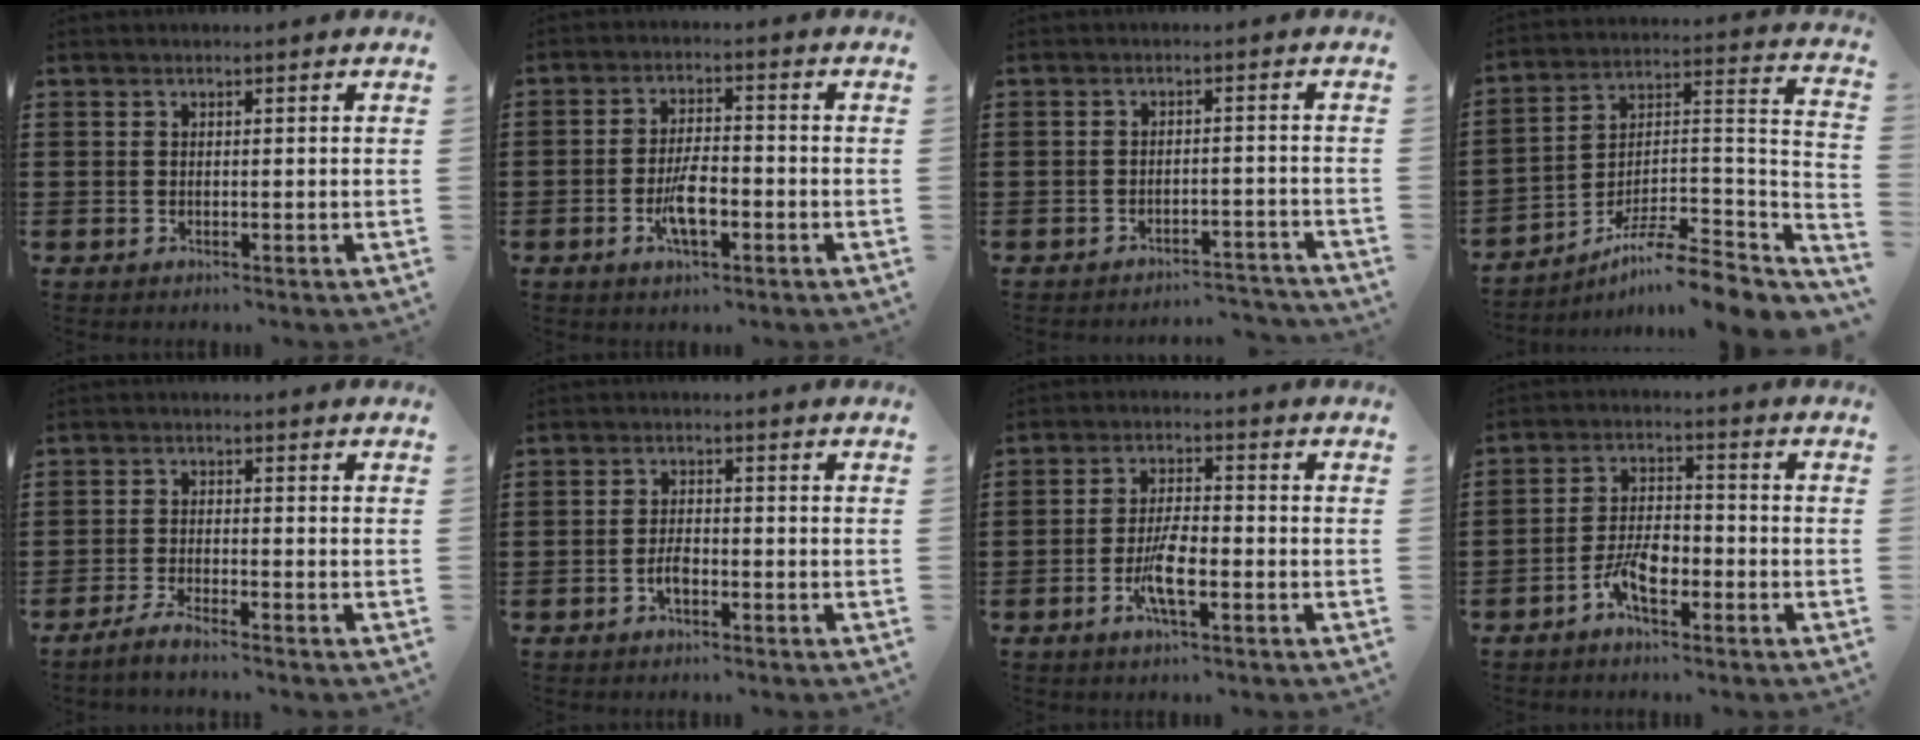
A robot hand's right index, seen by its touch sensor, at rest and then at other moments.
{"total": 5.9, "force": [-2.2, 2.0, 5.0], "torque": [-0.105, -0.003, -0.043]}
{"total": 3.0, "force": [-3.0, 0.0, 0.4], "torque": [-0.011, 0.000, -0.062]}
{"total": 9.0, "force": [-7.5, 1.1, 4.9], "torque": [-0.073, 0.003, -0.149]}
{"total": 2.2, "force": [-1.9, -0.3, 1.0], "torque": [-0.024, 0.001, -0.040]}
{"total": 2.6, "force": [-1.3, 1.0, 2.1], "torque": [-0.049, -0.001, -0.026]}
{"total": 6.3, "force": [-2.3, 1.6, 5.6], "torque": [-0.120, -0.010, -0.046]}
{"total": 6.0, "force": [-3.2, 2.4, 4.5], "torque": [-0.101, -0.001, -0.064]}